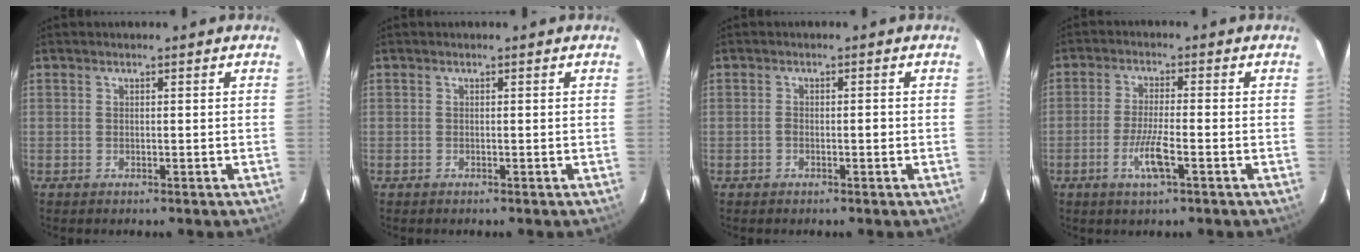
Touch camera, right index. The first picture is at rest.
{"total": 0.0}
{"total": 1.2, "force": [-0.4, 0.5, 1.1], "torque": [-0.016, 0.003, -0.006]}
{"total": 5.5, "force": [-2.2, 0.3, 5.0], "torque": [-0.096, -0.007, -0.043]}